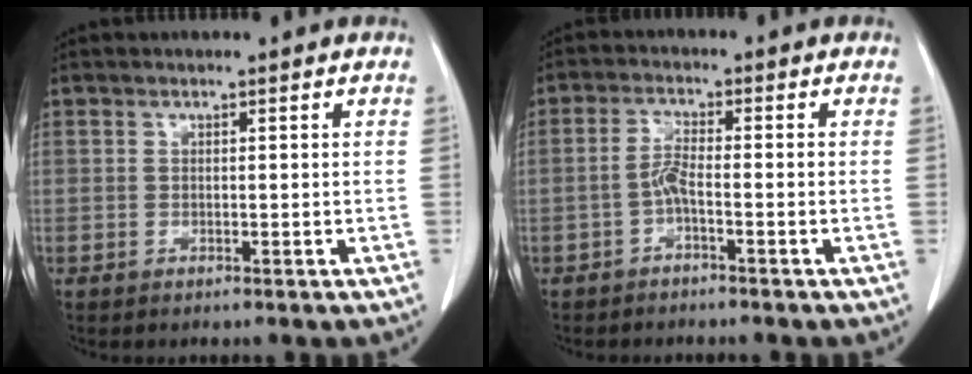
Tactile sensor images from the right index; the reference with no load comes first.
{"total": 2.7, "force": [-1.2, 0.2, 2.4], "torque": [-0.048, 0.003, -0.027]}